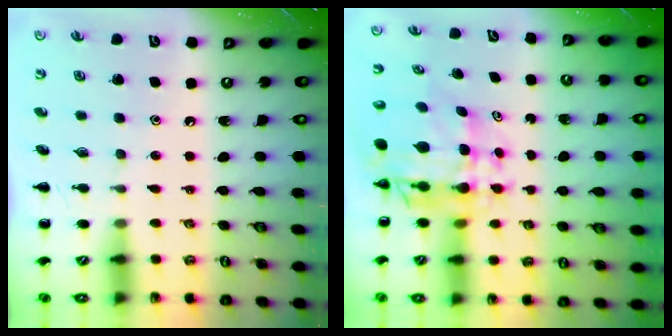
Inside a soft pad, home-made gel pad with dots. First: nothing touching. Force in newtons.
{"total": 9.3, "press": 8.9, "slide": 2.9}